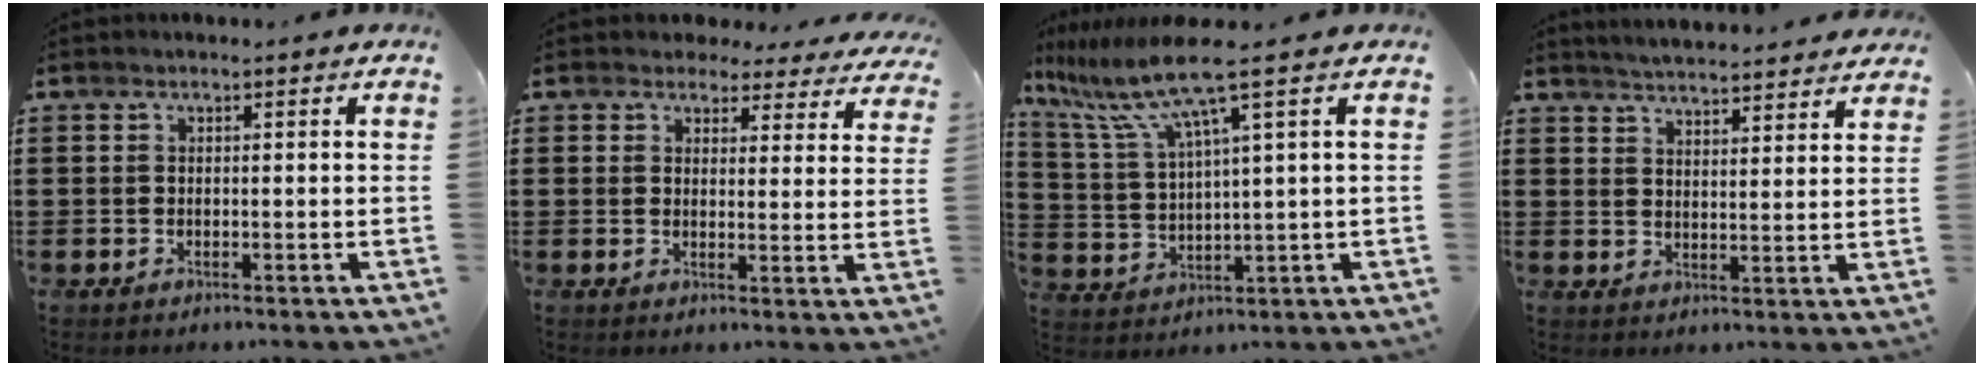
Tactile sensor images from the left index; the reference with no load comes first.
{"total": 3.5, "force": [3.2, 1.2, 0.6], "torque": [-0.020, -0.012, 0.056]}
{"total": 8.5, "force": [5.4, -0.3, 6.5], "torque": [-0.161, -0.032, 0.085]}
{"total": 4.1, "force": [4.1, -0.4, 0.1], "torque": [-0.017, -0.024, 0.072]}